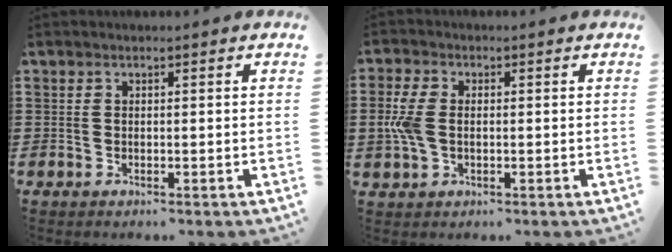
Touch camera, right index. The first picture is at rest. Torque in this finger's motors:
{"motor_torque": [0.97, -0.20, 0.58, 0.11]}